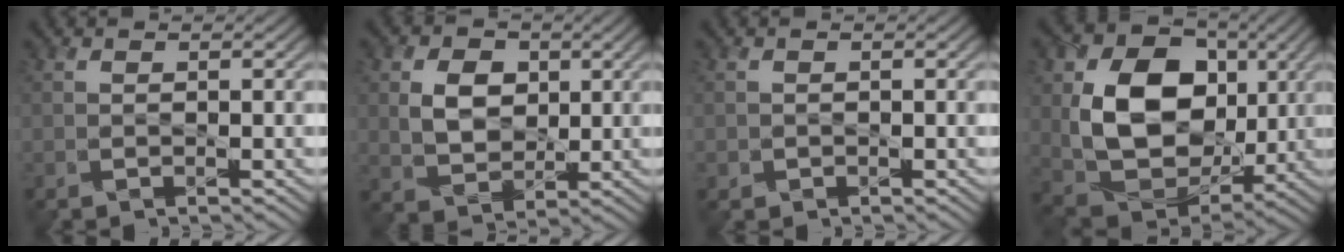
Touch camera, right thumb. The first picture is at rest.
{"total": 6.2, "force": [1.4, 4.8, 3.7], "torque": [-0.087, 0.001, 0.018]}
{"total": 0.8, "force": [-0.3, 0.8, 0.0], "torque": [0.002, -0.007, -0.007]}
{"total": 14.5, "force": [2.0, 10.9, 9.3], "torque": [-0.185, -0.009, 0.037]}